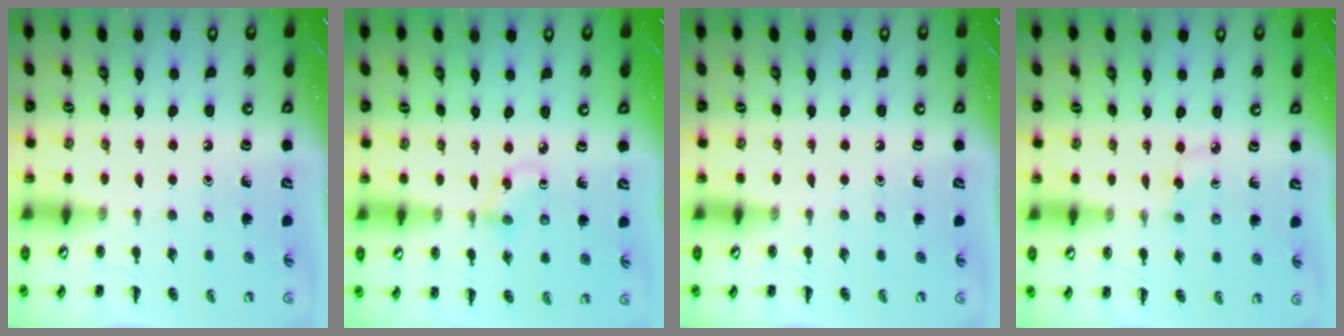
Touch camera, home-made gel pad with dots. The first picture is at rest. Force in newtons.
{"total": 3.2, "press": 3.0, "slide": 1.2}
{"total": 0.0}
{"total": 2.9, "press": 2.7, "slide": 1.1}